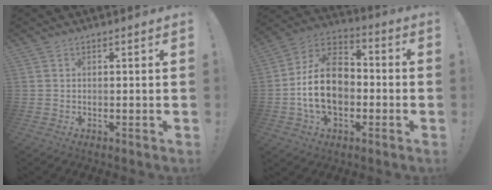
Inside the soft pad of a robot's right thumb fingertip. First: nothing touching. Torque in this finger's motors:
{"motor_torque": [2.66, 2.30, 1.53, -0.57, 0.15]}